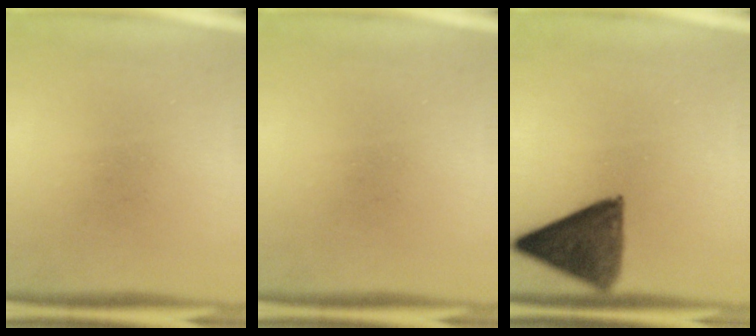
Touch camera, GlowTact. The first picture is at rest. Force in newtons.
{"total": 0.0}
{"total": 11.1}